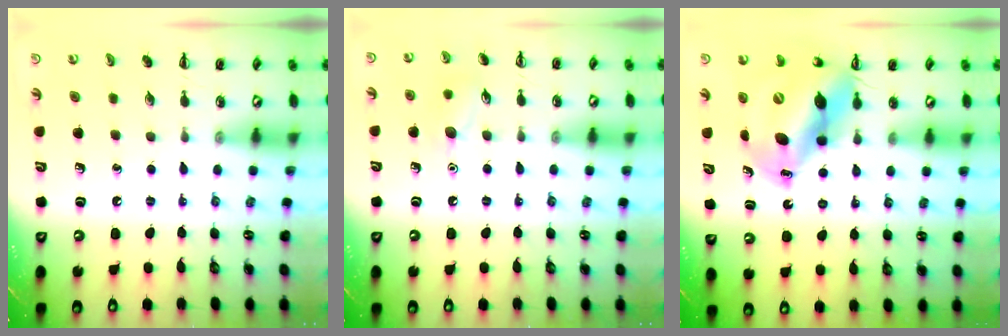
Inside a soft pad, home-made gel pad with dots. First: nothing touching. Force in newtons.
{"total": 8.5, "press": 8.4, "slide": 1.7}
{"total": 13.2, "press": 12.6, "slide": 3.8}